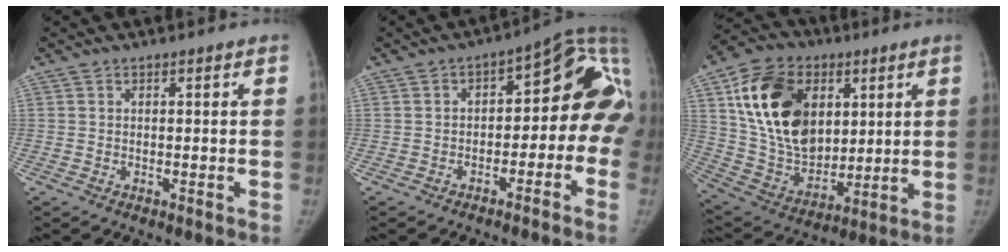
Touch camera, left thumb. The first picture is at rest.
{"total": 15.0, "force": [-4.0, 8.3, 11.8], "torque": [-0.122, 0.074, -0.057]}
{"total": 22.8, "force": [6.8, 15.9, 14.8], "torque": [-0.245, -0.021, 0.130]}